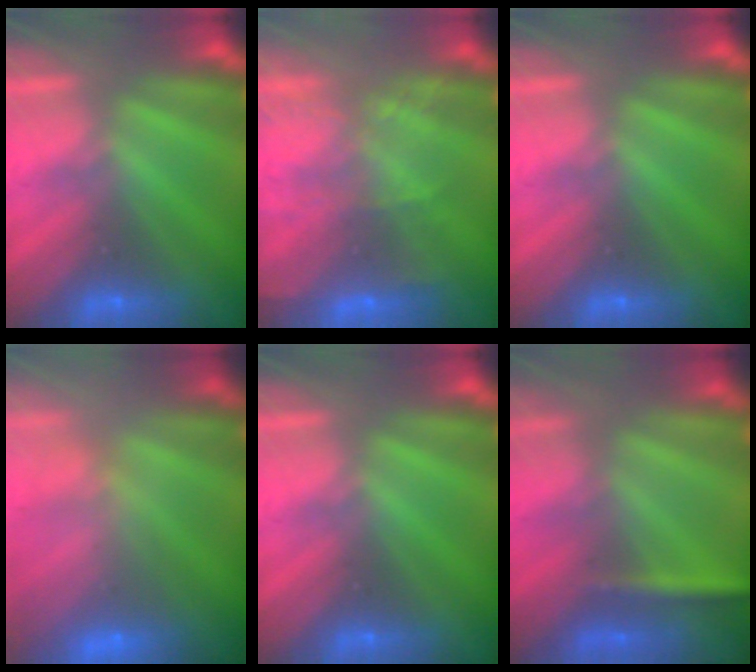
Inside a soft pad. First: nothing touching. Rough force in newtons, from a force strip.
{"total": 7.9}
{"total": 0.0}
{"total": 7.2}
{"total": 0.0}
{"total": 3.0}